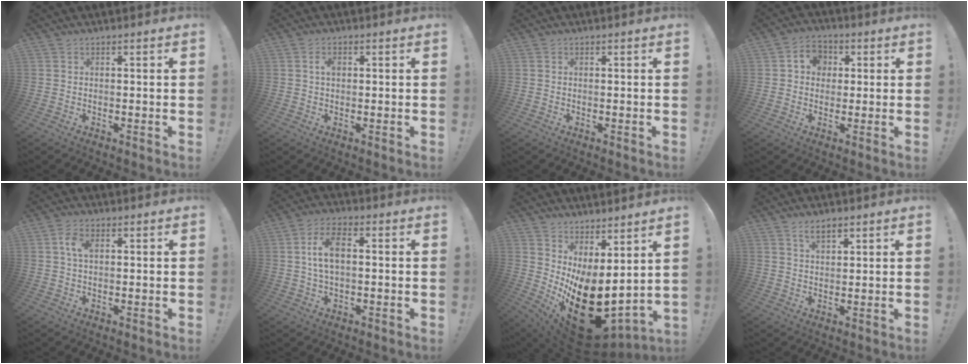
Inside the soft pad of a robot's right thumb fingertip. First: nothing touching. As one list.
[{"total": 2.2, "force": [0.5, 1.3, 1.7], "torque": [-0.022, 0.000, 0.004]}, {"total": 0.0}, {"total": 6.9, "force": [1.4, 6.1, 3.0], "torque": [-0.052, 0.008, 0.029]}, {"total": 4.2, "force": [1.0, 2.3, 3.4], "torque": [-0.063, 0.006, 0.017]}, {"total": 8.3, "force": [0.9, 4.7, 6.8], "torque": [-0.121, 0.003, 0.015]}, {"total": 18.9, "force": [-4.7, 9.6, 15.6], "torque": [-0.230, 0.007, -0.057]}, {"total": 3.8, "force": [2.6, 1.5, 2.4], "torque": [-0.030, -0.016, 0.043]}]